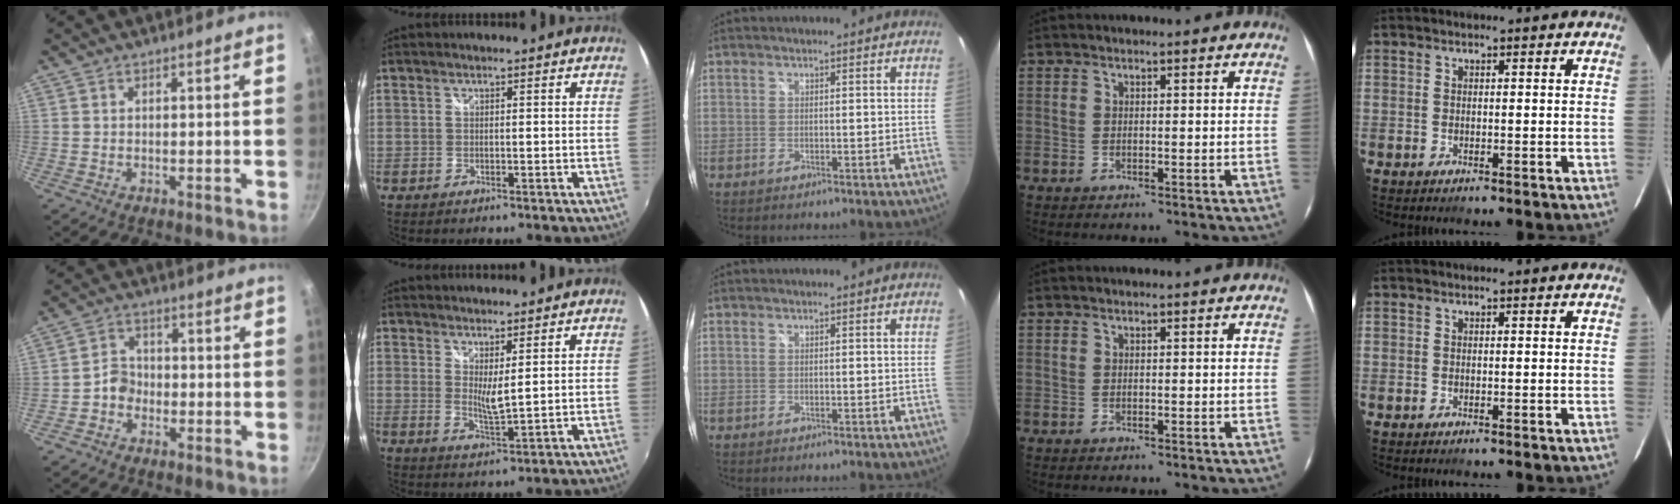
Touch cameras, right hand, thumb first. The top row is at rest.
{"thumb": {"total": 3.6, "force": [-1.7, 3.0, 1.3], "torque": [0.001, 0.023, -0.036]}, "index": {"total": 3.7, "force": [1.7, 0.5, 3.2], "torque": [-0.058, -0.012, 0.027]}}